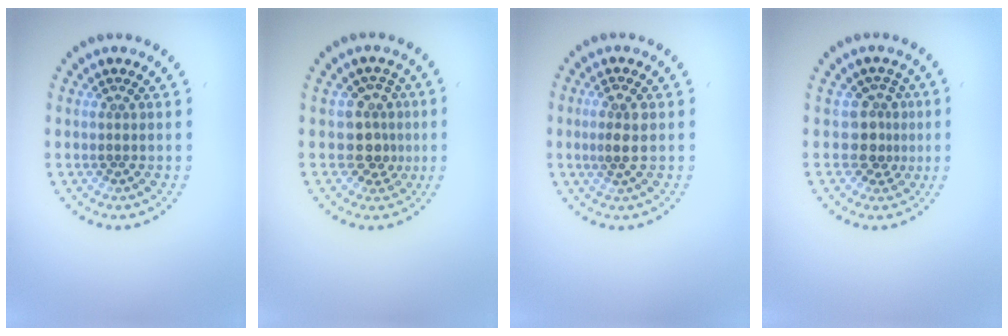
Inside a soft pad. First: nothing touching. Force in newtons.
{"total": 2.8, "press": 2.4, "slide": 1.4}
{"total": 2.1, "press": 2.0, "slide": 0.8}
{"total": 2.6, "press": 1.9, "slide": 1.8}